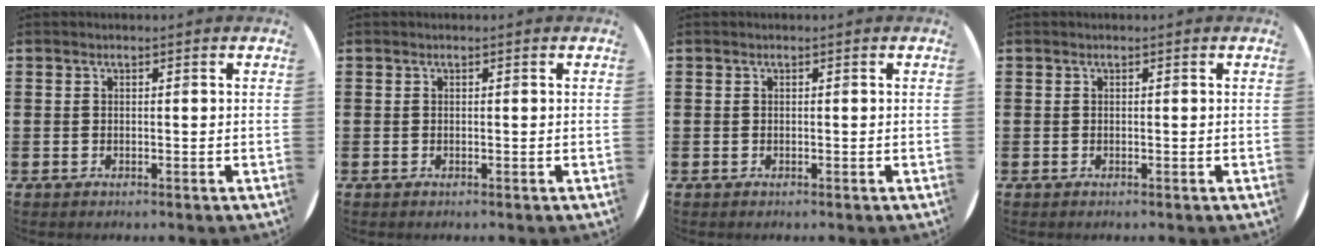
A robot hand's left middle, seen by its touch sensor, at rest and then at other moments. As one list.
[{"total": 0.0}, {"total": 0.0}, {"total": 0.0}]